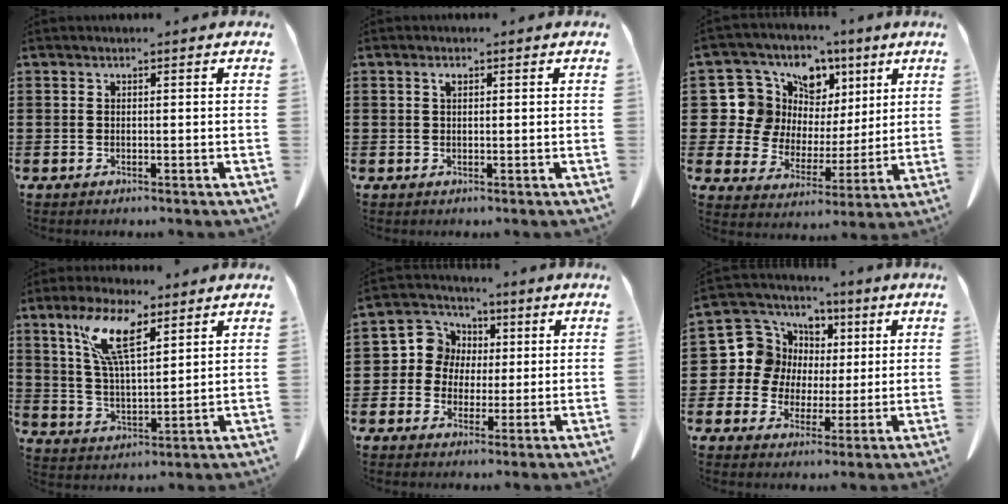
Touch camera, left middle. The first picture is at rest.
{"total": 1.1, "force": [0.5, 0.4, 0.9], "torque": [-0.020, 0.001, 0.010]}
{"total": 9.3, "force": [4.0, 8.1, 2.1], "torque": [-0.100, -0.026, 0.076]}
{"total": 10.6, "force": [6.3, 3.2, 7.9], "torque": [-0.166, -0.004, 0.114]}
{"total": 6.6, "force": [1.0, 6.3, 1.6], "torque": [-0.062, 0.013, 0.019]}
{"total": 9.2, "force": [1.1, 9.0, 1.6], "torque": [-0.087, -0.007, 0.023]}